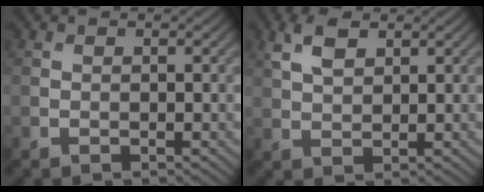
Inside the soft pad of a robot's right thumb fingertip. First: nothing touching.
{"total": 3.9, "force": [2.1, 1.8, 2.7], "torque": [-0.067, 0.006, 0.044]}